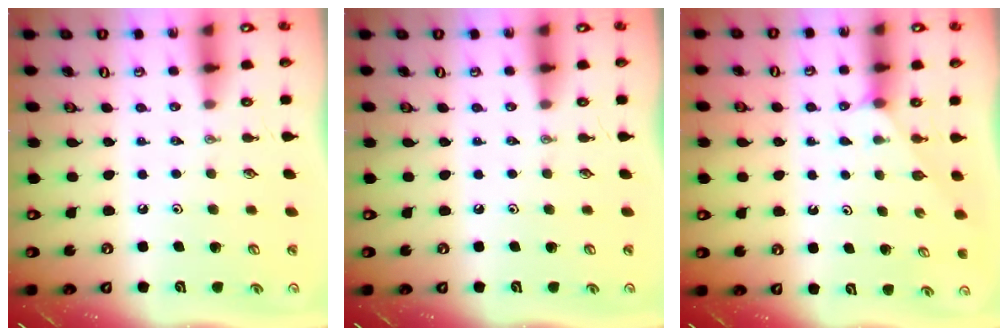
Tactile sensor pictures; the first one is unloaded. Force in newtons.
{"total": 0.0}
{"total": 2.1, "press": 2.0, "slide": 0.3}